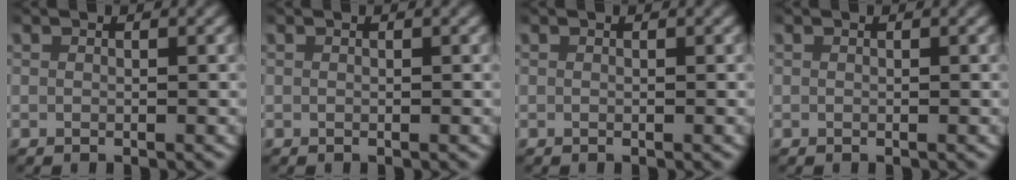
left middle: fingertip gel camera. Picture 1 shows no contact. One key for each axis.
{"total": 0.0}
{"total": 0.0}
{"total": 0.0}